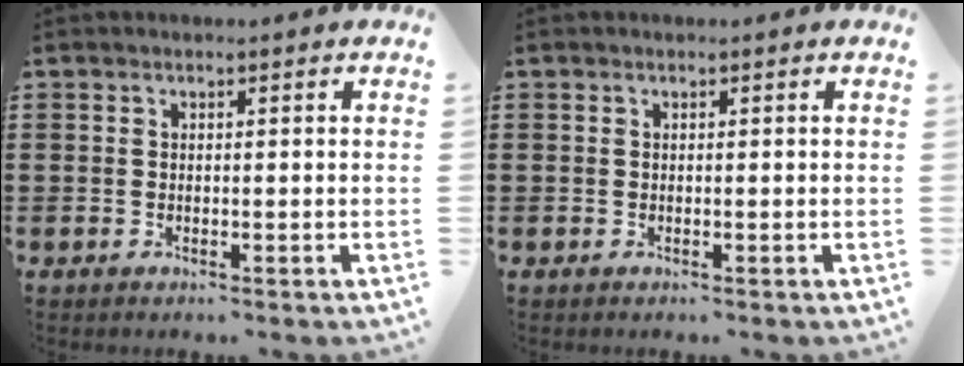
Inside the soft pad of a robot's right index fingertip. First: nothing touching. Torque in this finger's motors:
{"motor_torque": [0.62, 1.52, 0.00, 0.00]}